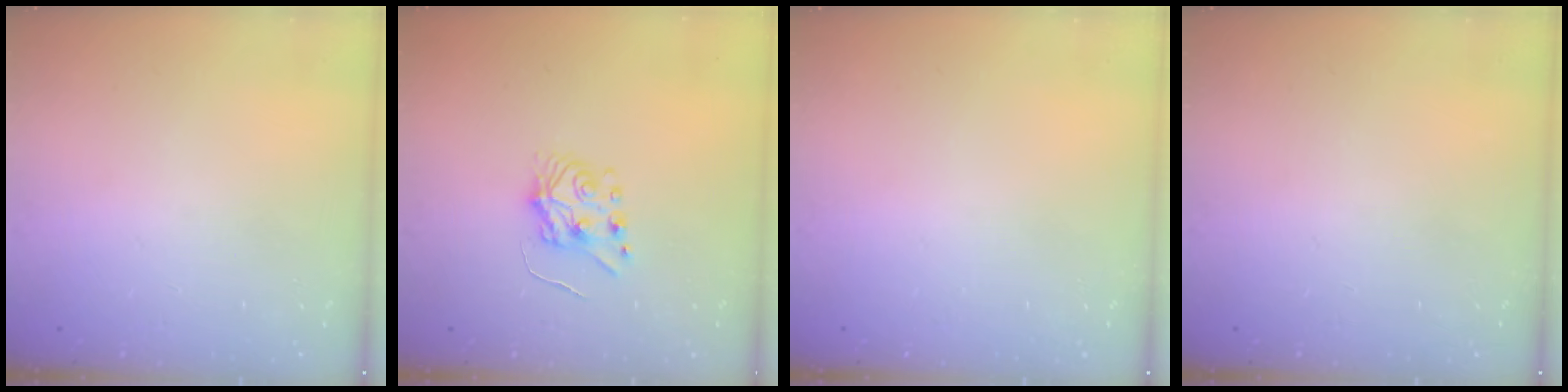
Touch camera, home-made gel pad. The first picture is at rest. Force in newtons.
{"total": 6.0, "press": 6.0, "slide": 0.6}
{"total": 0.0}
{"total": 0.0}